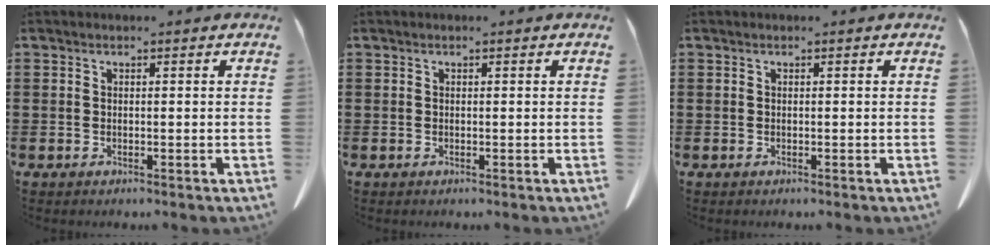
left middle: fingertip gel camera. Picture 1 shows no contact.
{"total": 0.0}
{"total": 0.0}